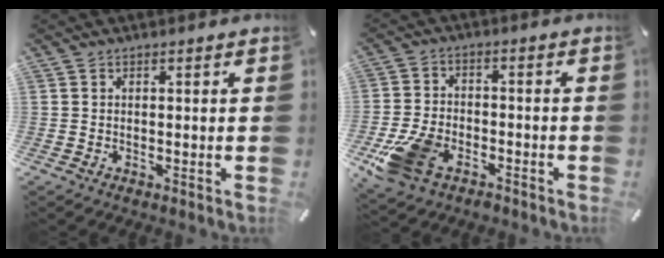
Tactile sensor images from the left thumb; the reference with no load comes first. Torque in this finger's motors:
{"motor_torque": [0.89, 1.41, 1.09, 0.68, 0.17]}